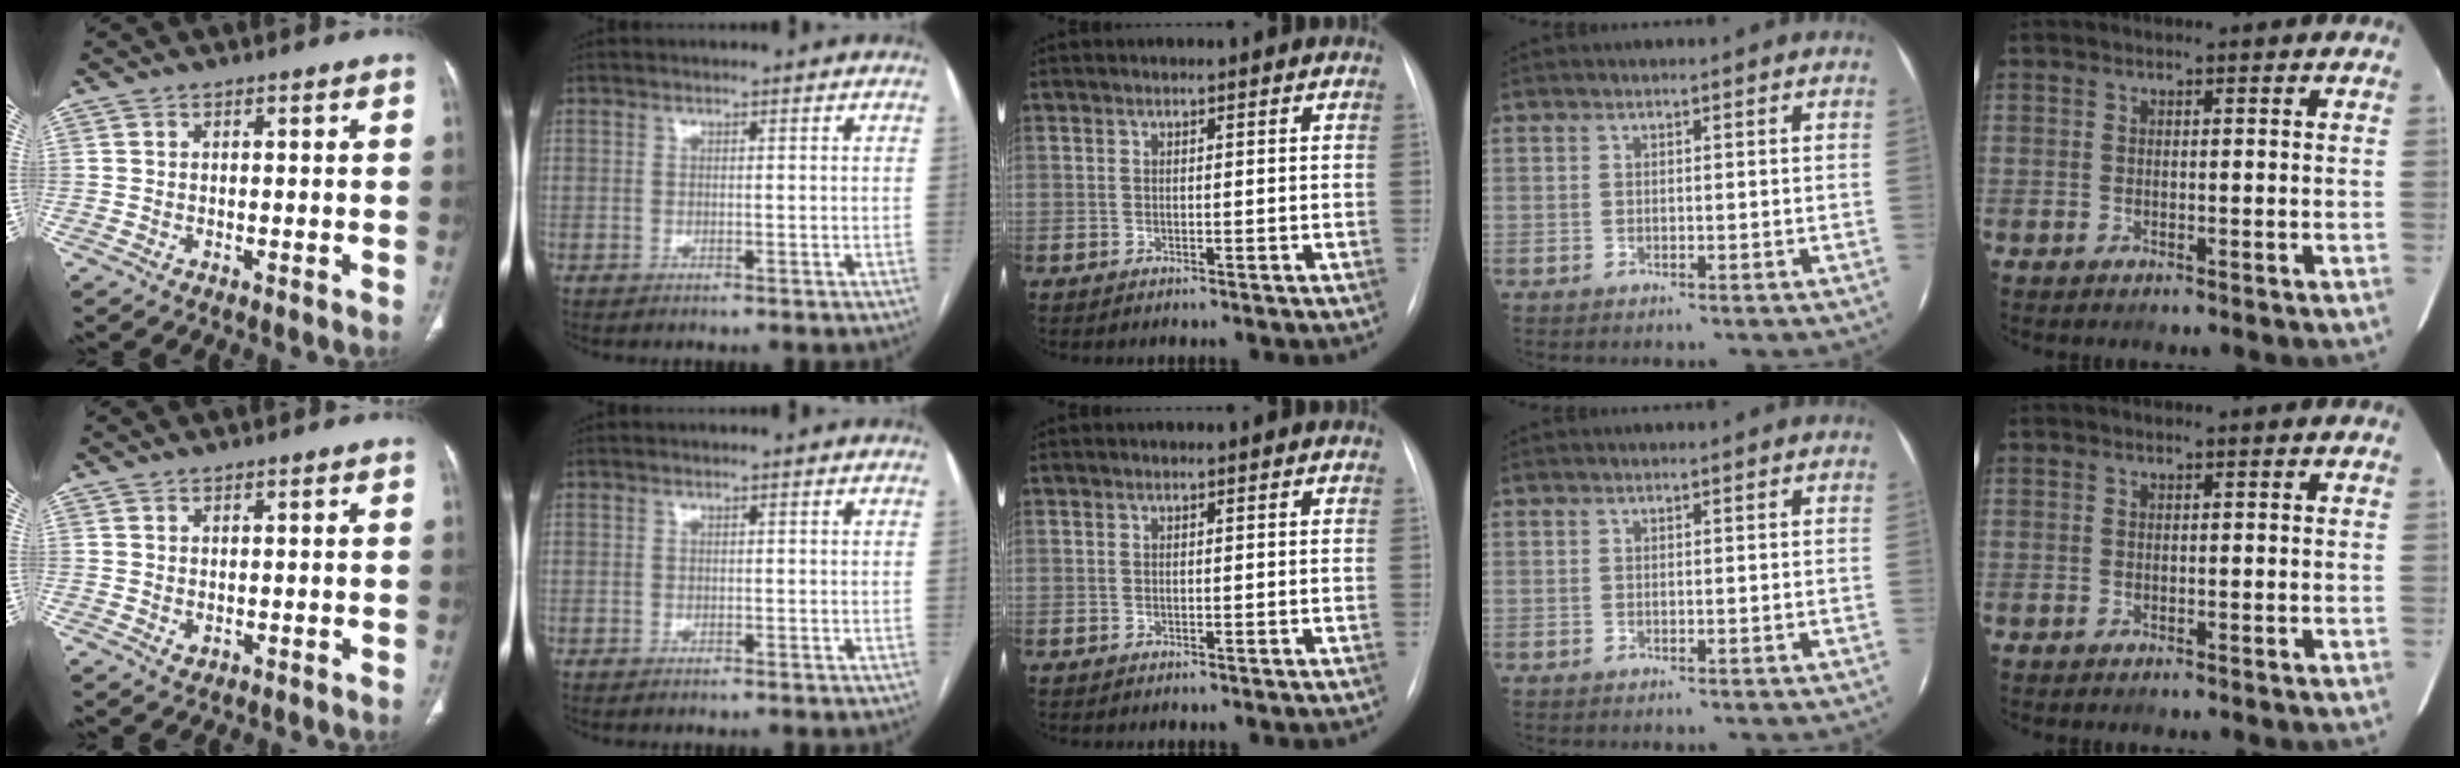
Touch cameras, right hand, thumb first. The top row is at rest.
{"thumb": {"total": 1.0, "force": [0.2, 0.7, 0.6], "torque": [-0.008, -0.002, 0.009]}}